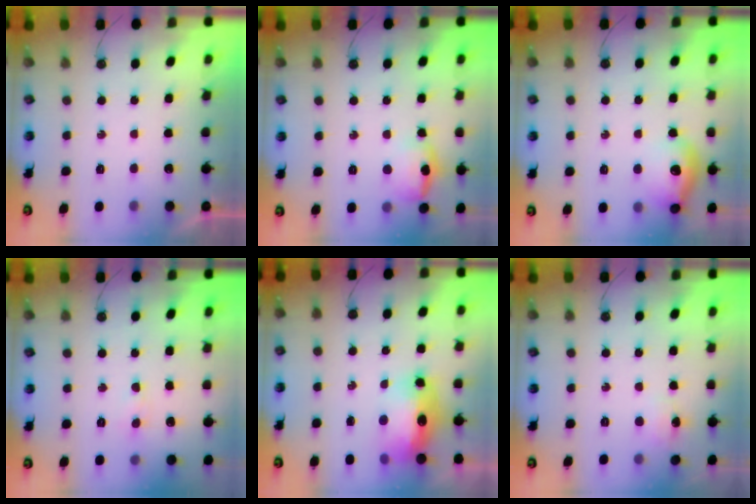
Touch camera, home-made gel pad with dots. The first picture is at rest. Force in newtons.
{"total": 11.5, "press": 11.4, "slide": 1.6}
{"total": 14.5, "press": 14.4, "slide": 1.1}
{"total": 4.1, "press": 4.1, "slide": 0.7}
{"total": 13.8, "press": 13.8, "slide": 1.3}
{"total": 6.5, "press": 6.4, "slide": 0.9}